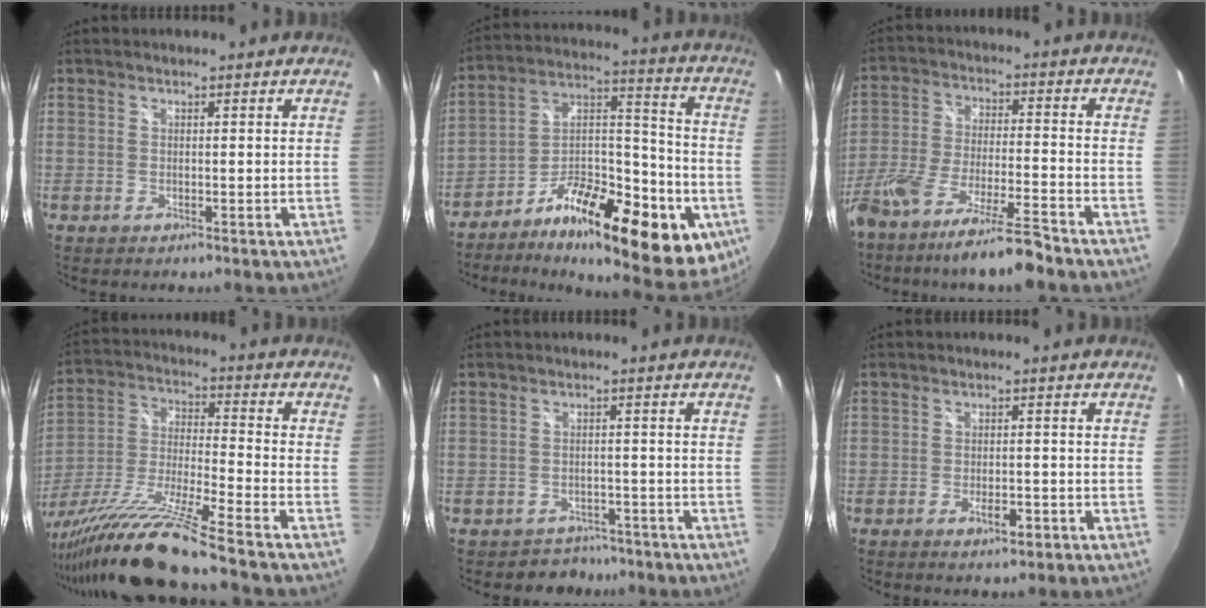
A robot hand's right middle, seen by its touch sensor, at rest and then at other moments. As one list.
[{"total": 25.3, "force": [-11.7, 9.9, 20.2], "torque": [-0.277, 0.006, -0.178]}, {"total": 14.8, "force": [-12.3, 0.5, 8.2], "torque": [-0.166, -0.034, -0.213]}, {"total": 18.4, "force": [-14.7, -1.7, 11.0], "torque": [-0.200, -0.052, -0.267]}, {"total": 4.8, "force": [-3.6, 3.1, -0.2], "torque": [-0.003, 0.012, -0.053]}, {"total": 3.2, "force": [-1.7, 1.3, 2.3], "torque": [-0.045, -0.005, -0.025]}]